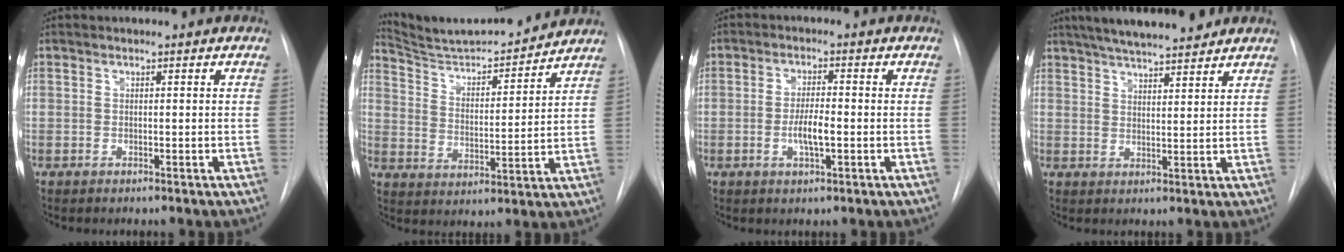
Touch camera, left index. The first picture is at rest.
{"total": 15.5, "force": [14.7, 1.1, 4.5], "torque": [-0.075, -0.007, 0.232]}
{"total": 4.1, "force": [-0.9, 0.9, 3.9], "torque": [-0.076, -0.002, -0.015]}
{"total": 12.6, "force": [10.8, 1.8, 6.2], "torque": [-0.100, 0.018, 0.163]}